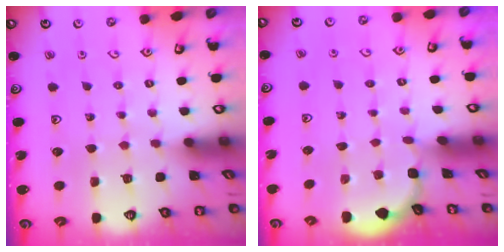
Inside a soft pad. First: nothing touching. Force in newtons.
{"total": 1.3, "press": 1.3, "slide": 0.1}